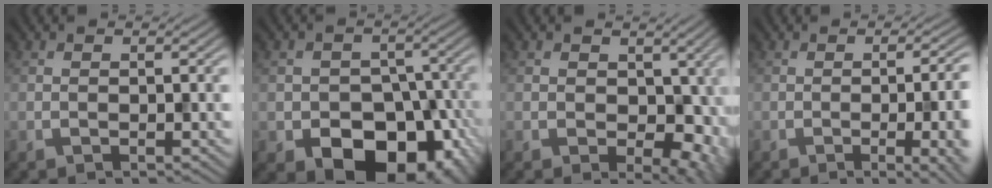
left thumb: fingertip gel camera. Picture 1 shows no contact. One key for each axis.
{"total": 13.2, "fx": -6.1, "fy": 9.7, "fz": 6.5, "tx": -0.085, "ty": -0.035, "tz": -0.096}
{"total": 7.6, "fx": -0.7, "fy": 5.2, "fz": 5.5, "tx": -0.076, "ty": -0.019, "tz": 0.000}
{"total": 11.1, "fx": -2.2, "fy": 4.4, "fz": 10.0, "tx": -0.084, "ty": 0.000, "tz": -0.028}